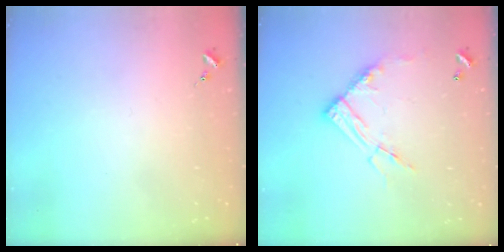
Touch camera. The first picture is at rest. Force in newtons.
{"total": 13.1, "press": 13.0, "slide": 1.2}